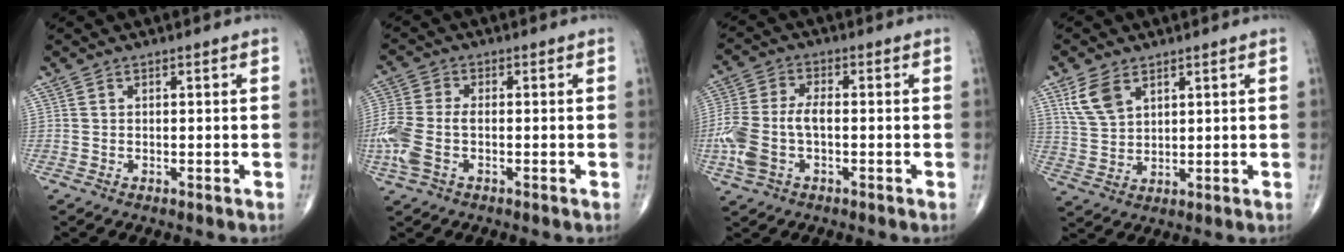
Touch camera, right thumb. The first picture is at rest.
{"total": 10.4, "force": [-2.2, 6.0, 8.2], "torque": [-0.227, 0.011, -0.044]}
{"total": 10.7, "force": [-2.2, 5.8, 8.7], "torque": [-0.215, 0.019, -0.044]}
{"total": 6.8, "force": [3.7, 4.0, 4.2], "torque": [-0.078, -0.011, 0.083]}